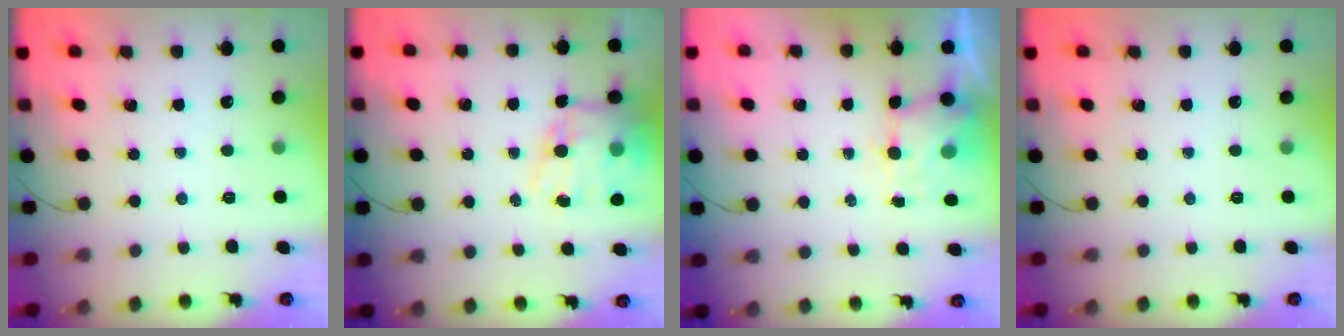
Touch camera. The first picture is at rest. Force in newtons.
{"total": 15.2, "press": 14.8, "slide": 3.6}
{"total": 4.9, "press": 4.8, "slide": 0.9}
{"total": 0.0}